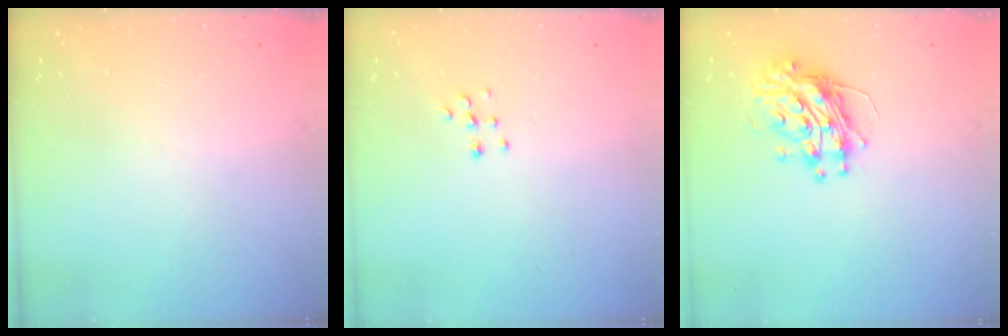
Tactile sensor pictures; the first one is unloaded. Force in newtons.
{"total": 5.9, "press": 5.9, "slide": 0.4}
{"total": 11.4, "press": 11.3, "slide": 1.1}